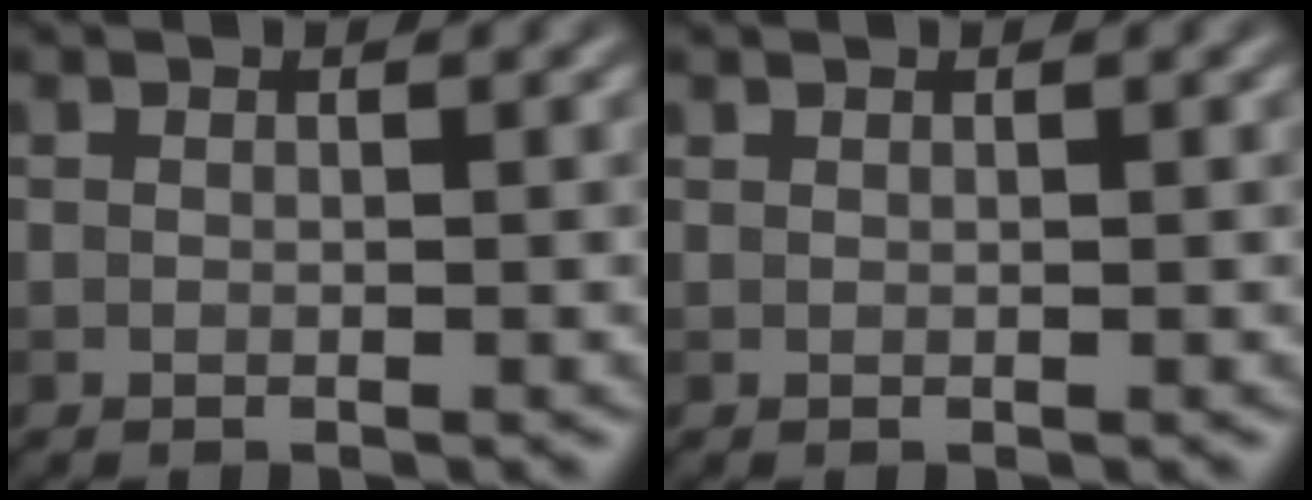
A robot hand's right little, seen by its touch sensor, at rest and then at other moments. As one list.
[{"total": 0.8, "force": [-0.3, -0.7, -0.4], "torque": [0.012, 0.002, -0.003]}]